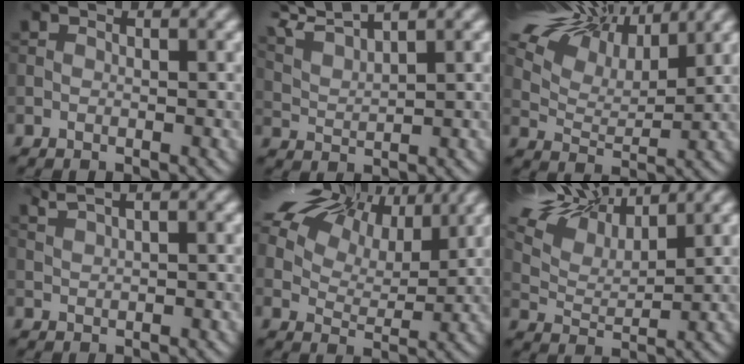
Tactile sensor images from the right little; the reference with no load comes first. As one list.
[{"total": 3.8, "force": [3.5, -0.1, 1.4], "torque": [-0.059, 0.004, 0.089]}, {"total": 10.7, "force": [7.9, 4.0, 6.0], "torque": [-0.159, 0.027, 0.142]}, {"total": 1.8, "force": [1.6, -0.2, 0.9], "torque": [-0.027, 0.003, 0.042]}, {"total": 15.7, "force": [9.6, 8.6, 8.9], "torque": [-0.198, 0.050, 0.182]}, {"total": 8.9, "force": [7.4, 2.4, 4.3], "torque": [-0.127, 0.020, 0.144]}]